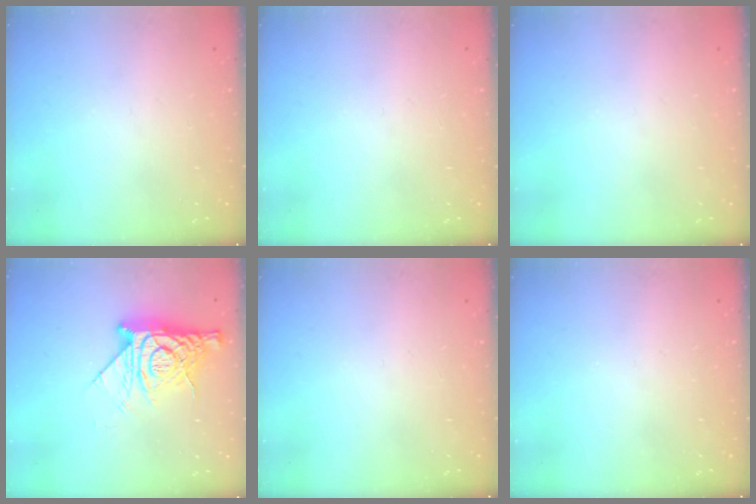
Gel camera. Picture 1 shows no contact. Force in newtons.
{"total": 0.0}
{"total": 0.0}
{"total": 11.7, "press": 11.7, "slide": 1.0}
{"total": 0.0}
{"total": 0.0}